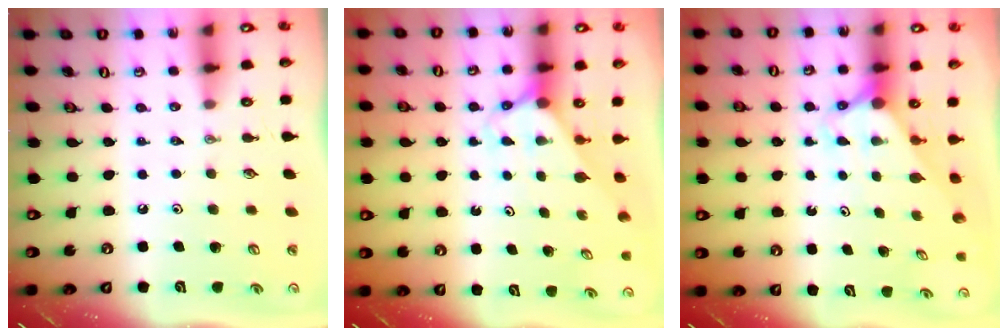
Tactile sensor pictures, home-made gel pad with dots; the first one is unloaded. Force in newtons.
{"total": 2.4, "press": 2.4, "slide": 0.1}
{"total": 2.8, "press": 2.8, "slide": 0.0}